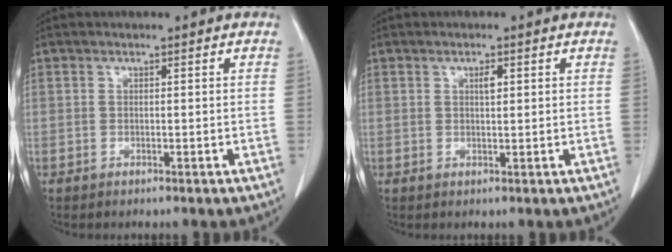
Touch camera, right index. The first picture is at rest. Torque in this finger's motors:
{"motor_torque": [0.01, 0.00, 0.01, 0.02]}